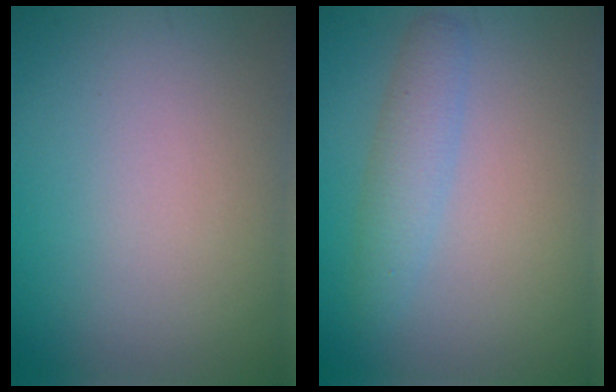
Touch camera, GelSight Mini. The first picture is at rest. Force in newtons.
{"total": 2.5, "press": 2.5, "slide": 0.0}